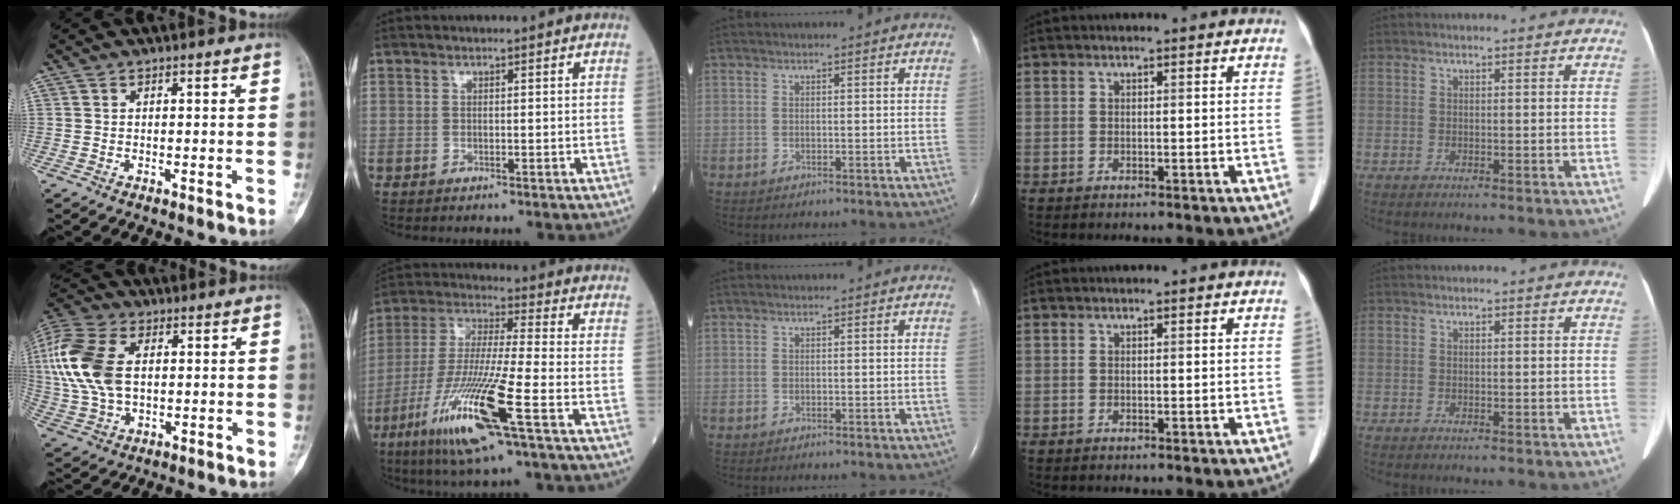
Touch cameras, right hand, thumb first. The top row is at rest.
{"thumb": {"total": 16.9, "force": [2.9, 10.3, 13.1], "torque": [-0.308, 0.008, 0.052]}, "index": {"total": 16.9, "force": [-7.8, 0.5, 15.0], "torque": [-0.323, -0.032, -0.147]}}